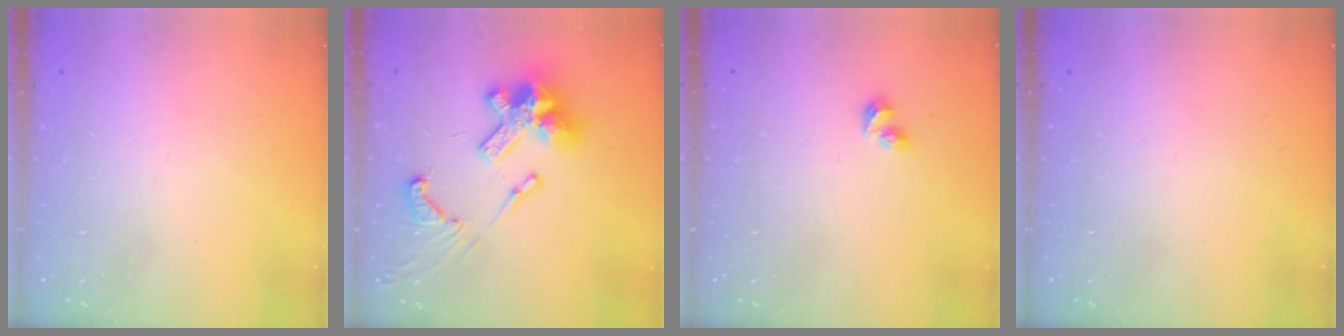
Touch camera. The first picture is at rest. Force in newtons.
{"total": 18.9, "press": 18.8, "slide": 1.2}
{"total": 3.7, "press": 3.7, "slide": 0.4}
{"total": 0.0}